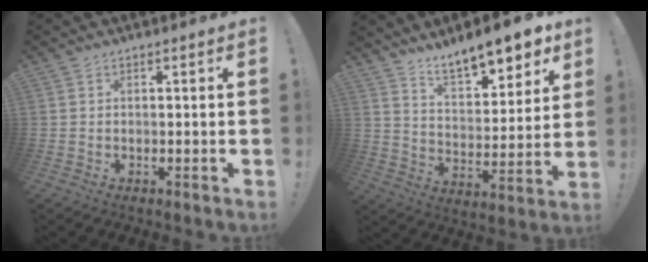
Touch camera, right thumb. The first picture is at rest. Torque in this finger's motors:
{"motor_torque": [-0.32, 1.45, 0.62, 0.64, 0.06]}